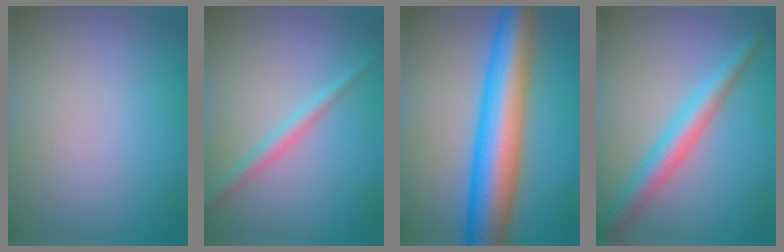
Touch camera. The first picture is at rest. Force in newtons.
{"total": 1.8, "press": 1.8, "slide": 0.0}
{"total": 10.8, "press": 10.8, "slide": 0.0}
{"total": 4.0, "press": 4.0, "slide": 0.1}